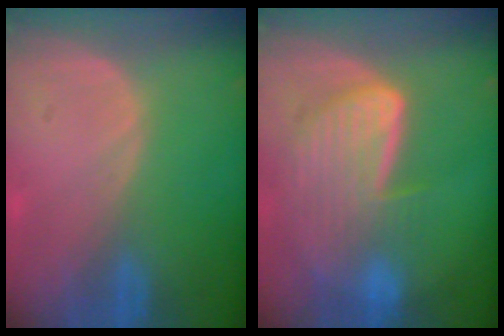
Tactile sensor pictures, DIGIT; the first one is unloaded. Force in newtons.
{"total": 9.0, "press": 7.9, "slide": 4.2}